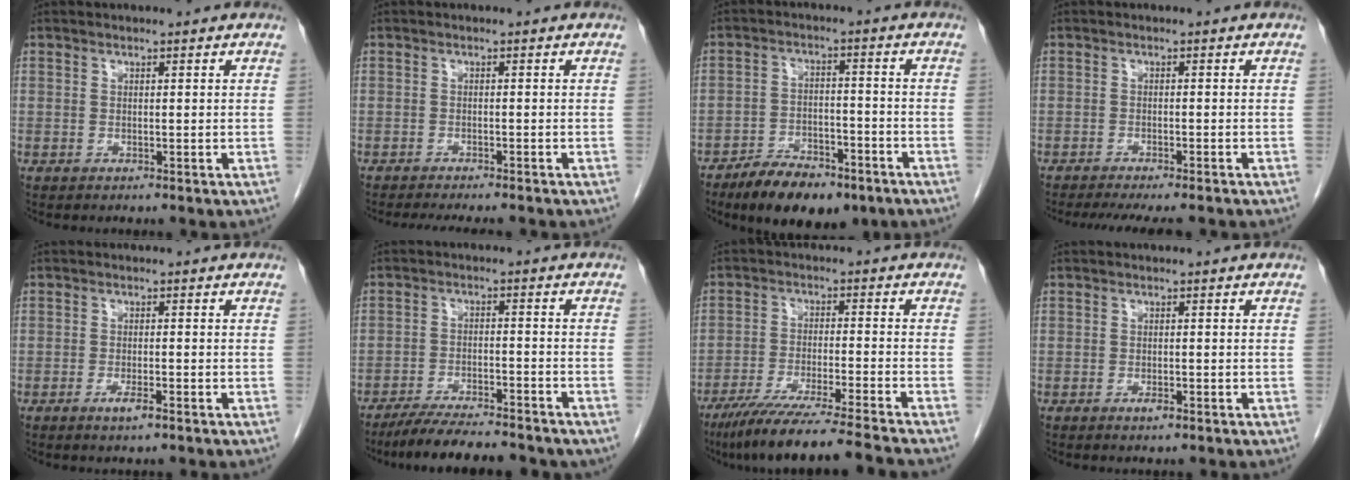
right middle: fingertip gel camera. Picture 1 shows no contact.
{"total": 7.9, "force": [-7.0, 1.2, 3.5], "torque": [-0.047, -0.014, -0.092]}
{"total": 10.4, "force": [-7.5, 4.1, 5.9], "torque": [-0.090, -0.004, -0.122]}
{"total": 9.8, "force": [-8.5, 1.3, 4.6], "torque": [-0.062, -0.016, -0.112]}
{"total": 2.3, "force": [-1.3, 0.3, 1.9], "torque": [-0.032, -0.002, -0.022]}
{"total": 12.2, "force": [-10.6, 2.0, 5.7], "torque": [-0.083, -0.009, -0.158]}
{"total": 15.1, "force": [-12.9, -1.8, 7.7], "torque": [-0.113, -0.043, -0.208]}
{"total": 1.2, "force": [-0.7, 0.3, 1.0], "torque": [-0.015, 0.000, -0.010]}